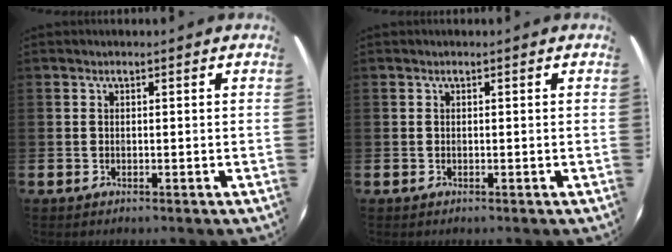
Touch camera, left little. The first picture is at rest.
{"total": 0.0}